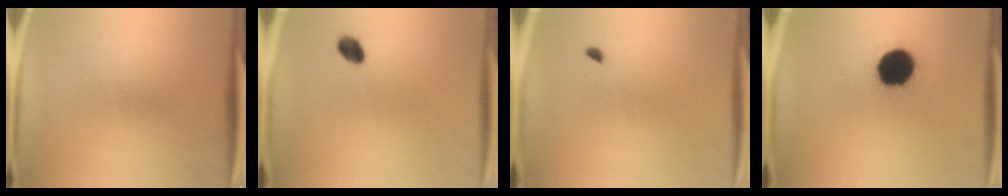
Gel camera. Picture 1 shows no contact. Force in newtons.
{"total": 3.8}
{"total": 0.8}
{"total": 18.7}